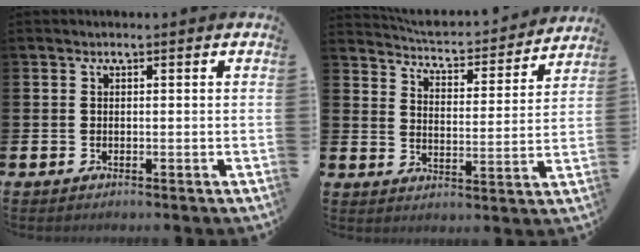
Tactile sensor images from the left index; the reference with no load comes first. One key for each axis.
{"total": 4.5, "fx": 4.4, "fy": 0.8, "fz": 0.8, "tx": -0.037, "ty": -0.043, "tz": 0.067}